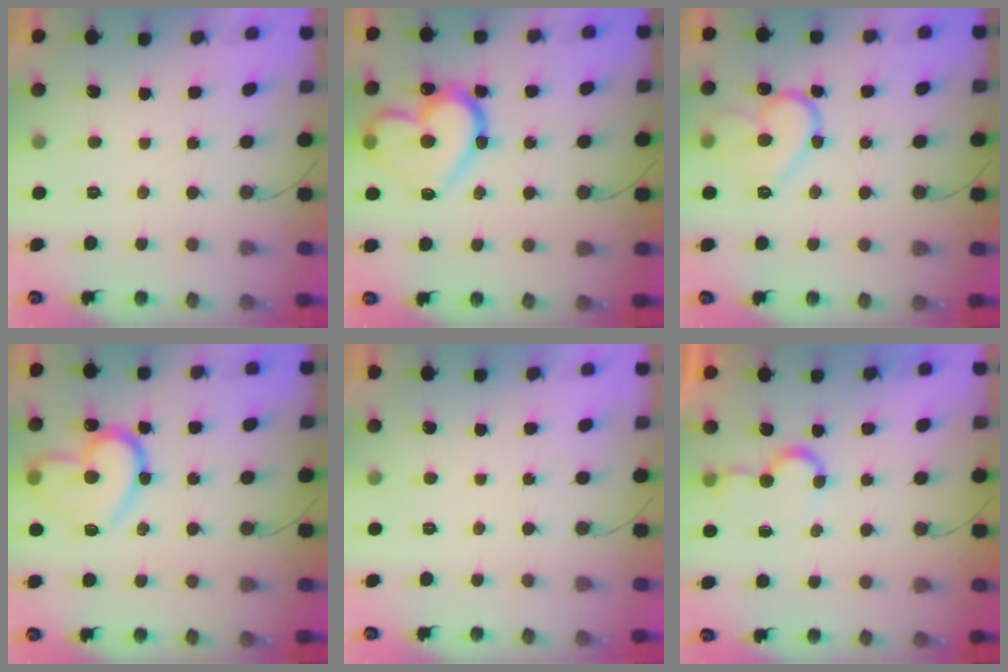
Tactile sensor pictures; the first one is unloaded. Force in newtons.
{"total": 19.8, "press": 19.7, "slide": 1.4}
{"total": 14.2, "press": 14.1, "slide": 1.2}
{"total": 18.2, "press": 18.2, "slide": 1.3}
{"total": 1.7, "press": 1.7, "slide": 0.0}
{"total": 5.1, "press": 5.1, "slide": 0.4}